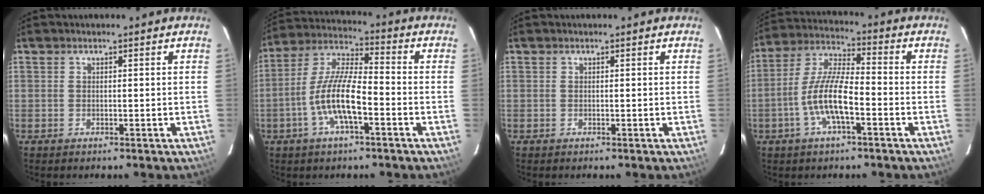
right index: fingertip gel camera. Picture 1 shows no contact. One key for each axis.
{"total": 11.4, "fx": -4.3, "fy": 2.9, "fz": 10.2, "tx": -0.214, "ty": 0.003, "tz": -0.083}
{"total": 0.0}
{"total": 10.5, "fx": -3.9, "fy": 2.6, "fz": 9.4, "tx": -0.200, "ty": 0.004, "tz": -0.076}